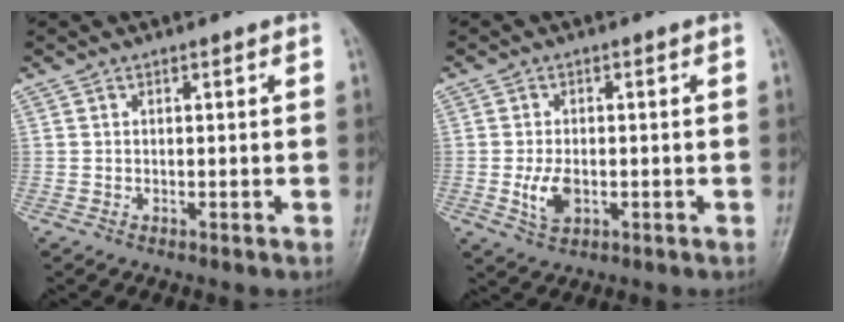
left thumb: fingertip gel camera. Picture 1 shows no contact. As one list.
[{"total": 5.0, "force": [-1.1, 3.0, 3.8], "torque": [-0.073, 0.000, -0.016]}]